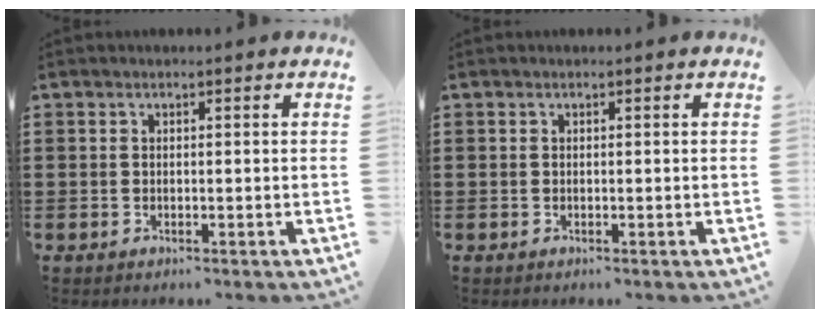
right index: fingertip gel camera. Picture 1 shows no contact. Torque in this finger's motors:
{"motor_torque": [0.00, 0.00, 0.00, 0.00]}